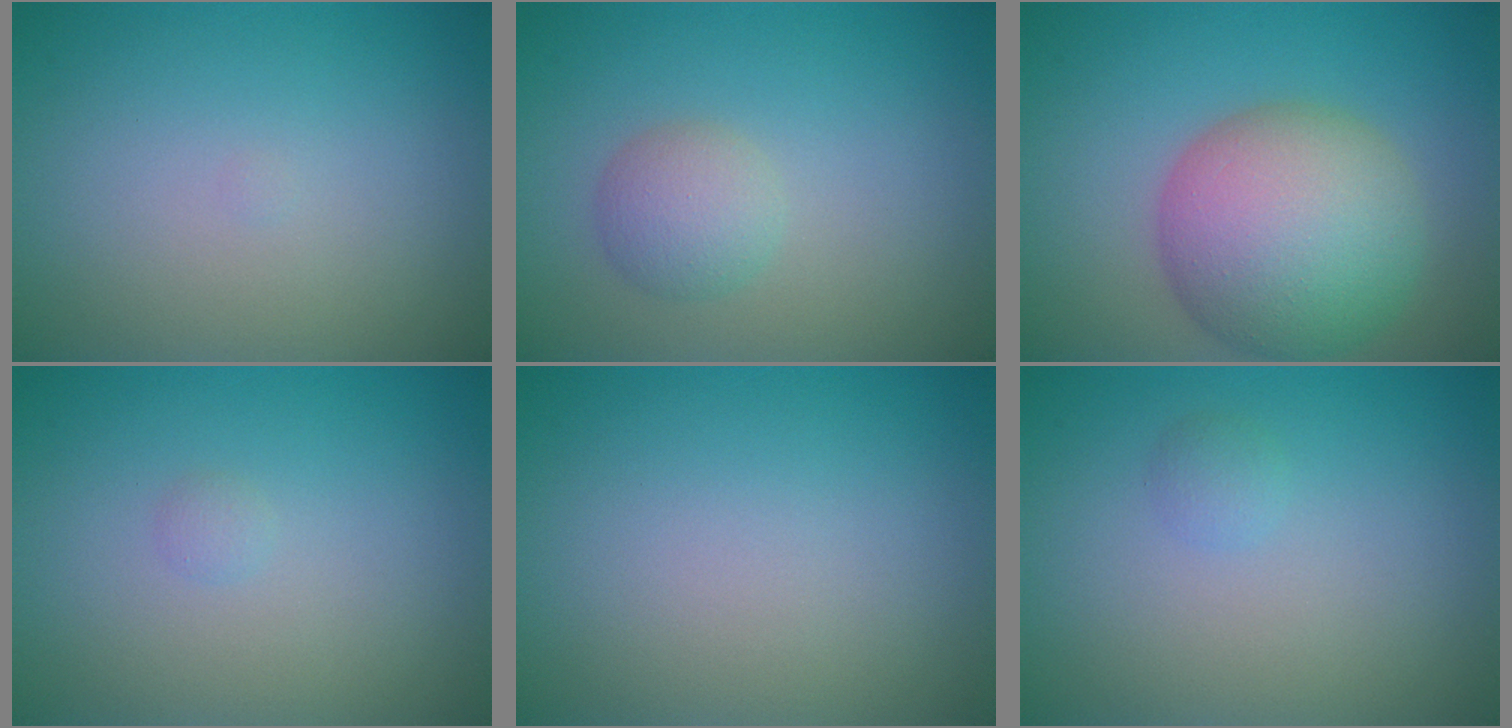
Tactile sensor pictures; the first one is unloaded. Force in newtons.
{"total": 2.5, "press": 2.5, "slide": 0.1}
{"total": 9.8, "press": 9.8, "slide": 0.5}
{"total": 0.5, "press": 0.5, "slide": 0.0}
{"total": 0.0}
{"total": 0.8, "press": 0.8, "slide": 0.0}